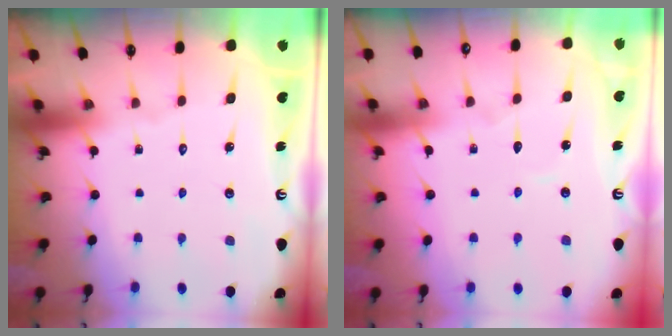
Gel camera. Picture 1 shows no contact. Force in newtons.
{"total": 3.9, "press": 3.8, "slide": 0.4}